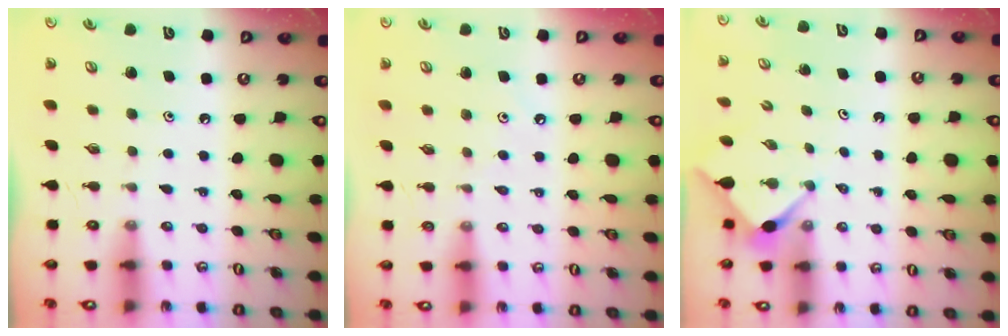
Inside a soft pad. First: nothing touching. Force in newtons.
{"total": 2.9, "press": 2.9, "slide": 0.4}
{"total": 2.8, "press": 2.8, "slide": 0.3}